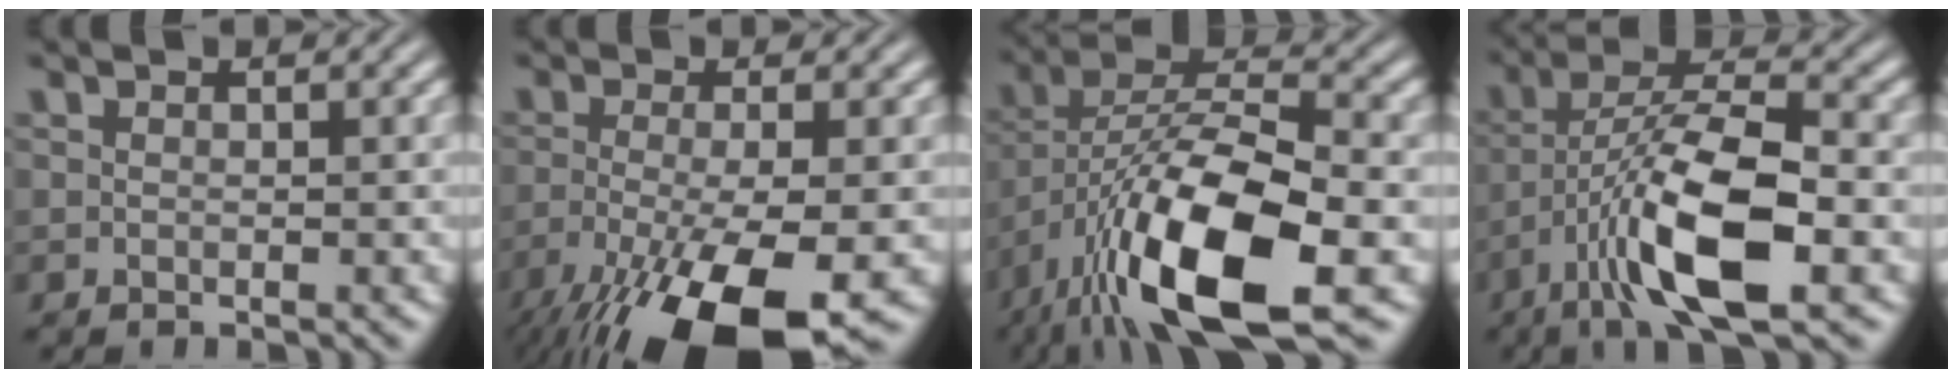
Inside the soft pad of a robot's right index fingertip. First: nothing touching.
{"total": 9.3, "force": [-4.7, 3.1, 7.4], "torque": [-0.137, -0.043, -0.049]}
{"total": 11.6, "force": [-3.0, 5.8, 9.6], "torque": [-0.189, -0.047, -0.024]}
{"total": 8.9, "force": [-1.3, 3.5, 8.1], "torque": [-0.146, -0.023, -0.011]}